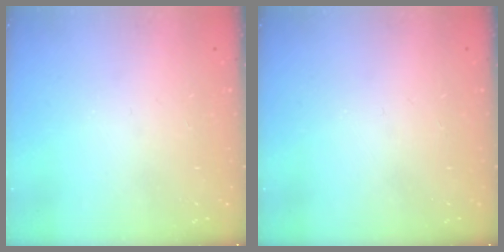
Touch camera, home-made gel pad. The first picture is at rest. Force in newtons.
{"total": 0.0}